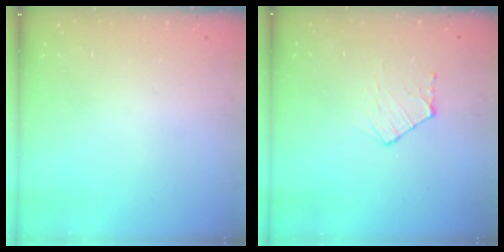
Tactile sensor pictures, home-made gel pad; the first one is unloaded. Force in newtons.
{"total": 5.8, "press": 5.8, "slide": 0.6}